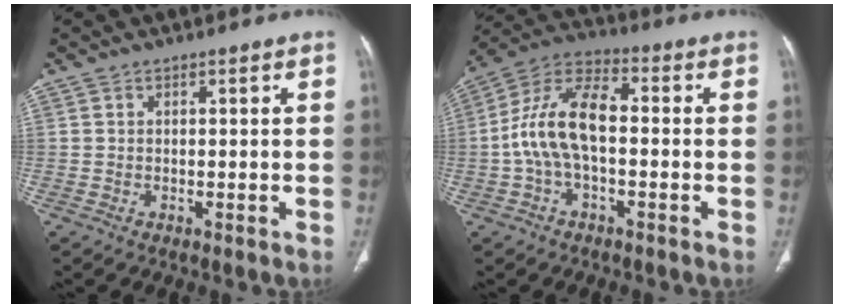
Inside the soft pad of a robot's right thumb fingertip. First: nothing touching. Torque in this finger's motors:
{"motor_torque": [1.47, 1.53, 1.35, -0.89, 0.30]}